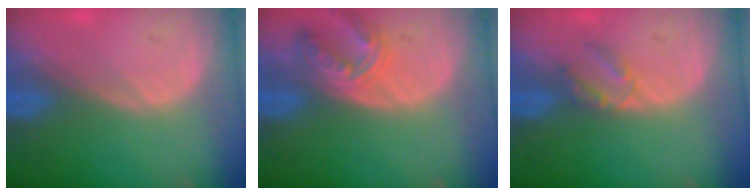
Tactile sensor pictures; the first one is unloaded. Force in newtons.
{"total": 6.9, "press": 6.3, "slide": 3.0}
{"total": 2.8, "press": 2.8, "slide": 0.3}